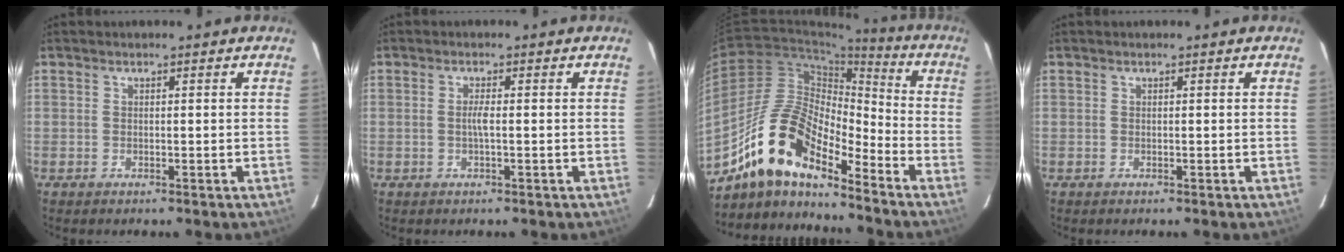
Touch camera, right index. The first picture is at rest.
{"total": 1.6, "force": [-0.3, -0.1, 1.6], "torque": [-0.029, 0.000, -0.007]}
{"total": 15.9, "force": [-12.2, 5.1, 8.9], "torque": [-0.159, 0.002, -0.242]}
{"total": 0.0}